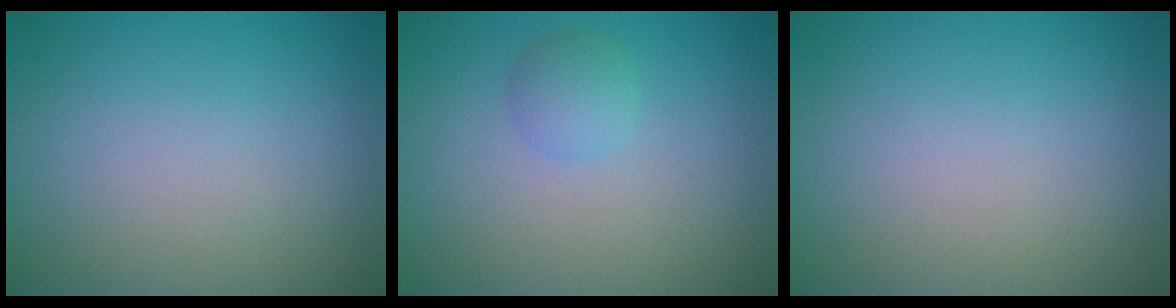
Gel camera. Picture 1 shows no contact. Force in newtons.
{"total": 1.5, "press": 1.5, "slide": 0.0}
{"total": 0.0}